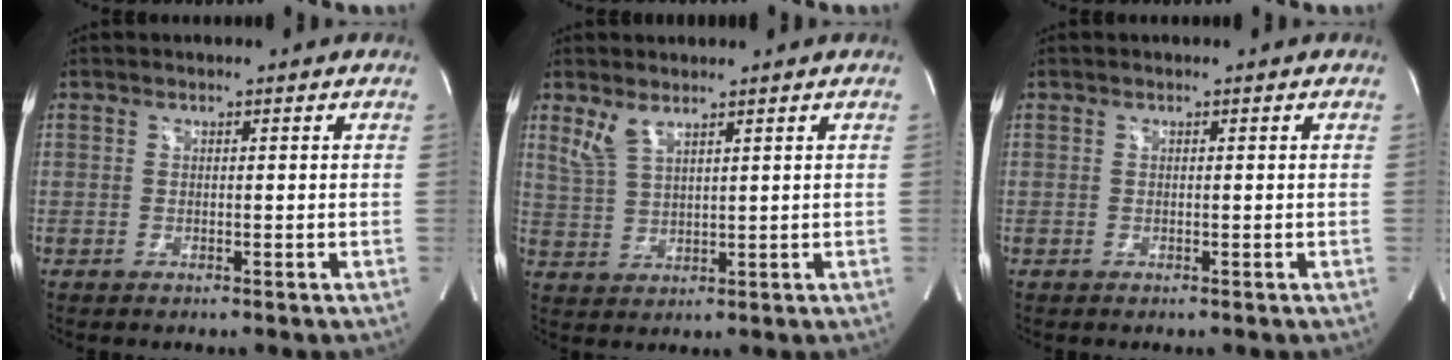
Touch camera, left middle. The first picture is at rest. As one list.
[{"total": 3.8, "force": [2.8, 1.0, 2.4], "torque": [-0.063, 0.002, 0.068]}, {"total": 0.0}]